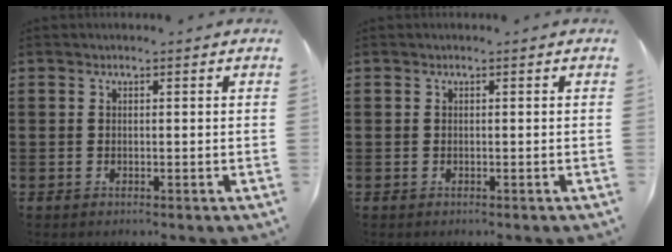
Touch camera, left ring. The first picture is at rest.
{"total": 0.0}